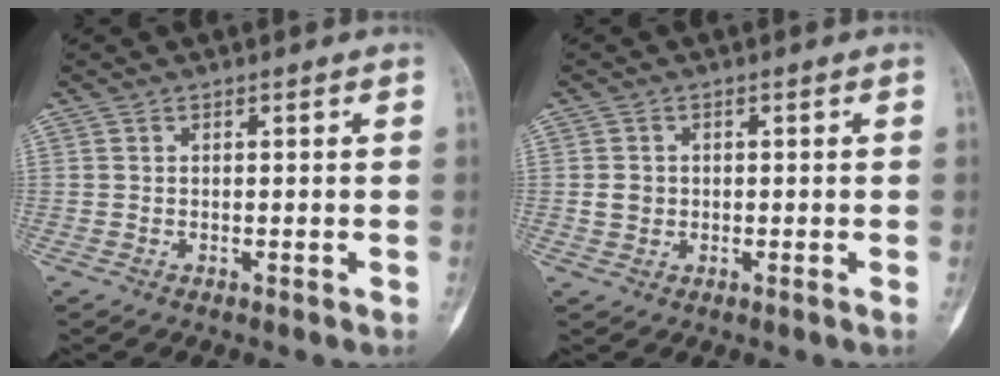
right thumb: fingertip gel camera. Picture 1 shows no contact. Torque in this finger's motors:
{"motor_torque": [0.34, 0.66, 0.15, -0.40, 0.17]}